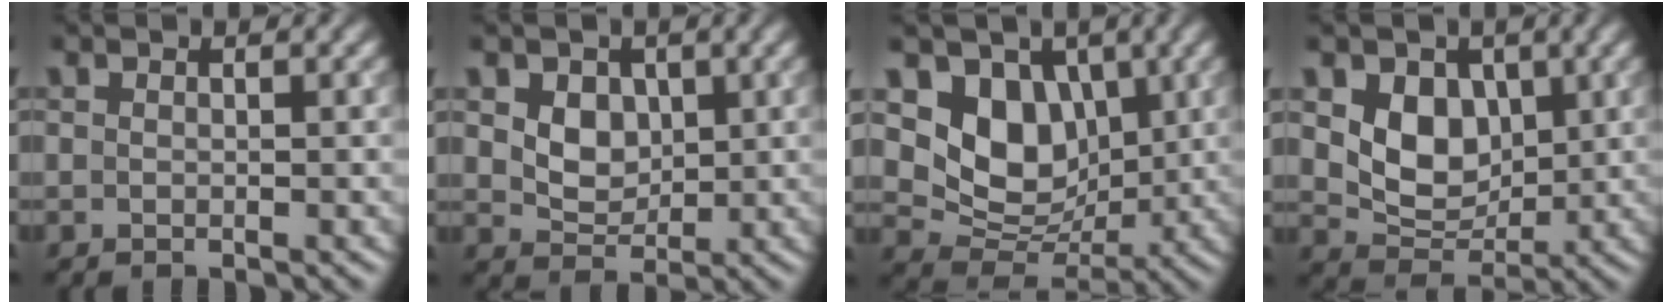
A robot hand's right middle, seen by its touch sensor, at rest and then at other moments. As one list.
[{"total": 4.1, "force": [1.4, 3.1, 2.3], "torque": [-0.051, -0.005, 0.026]}, {"total": 7.2, "force": [2.2, 5.6, 4.0], "torque": [-0.063, -0.016, 0.031]}, {"total": 5.2, "force": [1.3, 4.0, 3.2], "torque": [-0.059, -0.011, 0.023]}]